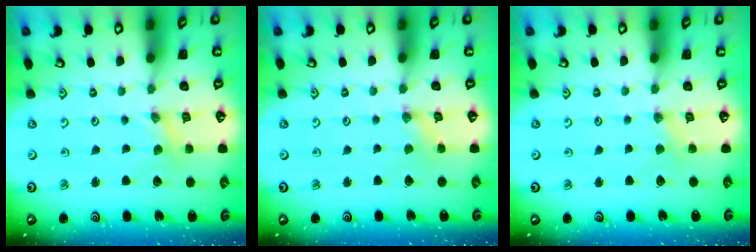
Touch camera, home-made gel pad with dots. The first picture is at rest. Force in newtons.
{"total": 0.9, "press": 0.9, "slide": 0.2}
{"total": 1.6, "press": 1.5, "slide": 0.4}